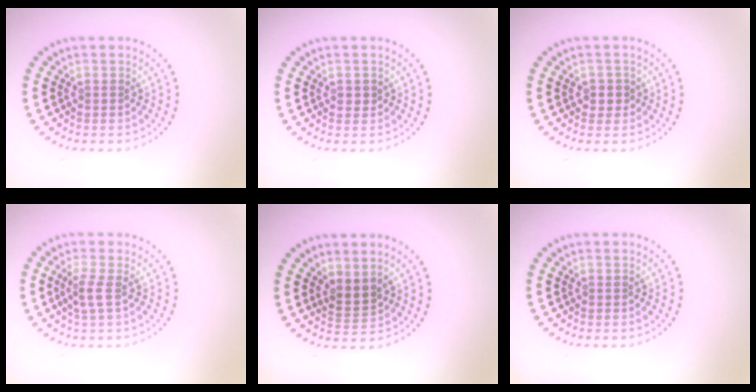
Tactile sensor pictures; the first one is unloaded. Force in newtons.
{"total": 0.9, "press": 0.9, "slide": 0.1}
{"total": 1.3, "press": 1.1, "slide": 0.7}
{"total": 1.6, "press": 1.3, "slide": 1.0}
{"total": 2.0, "press": 1.5, "slide": 1.2}
{"total": 0.0}